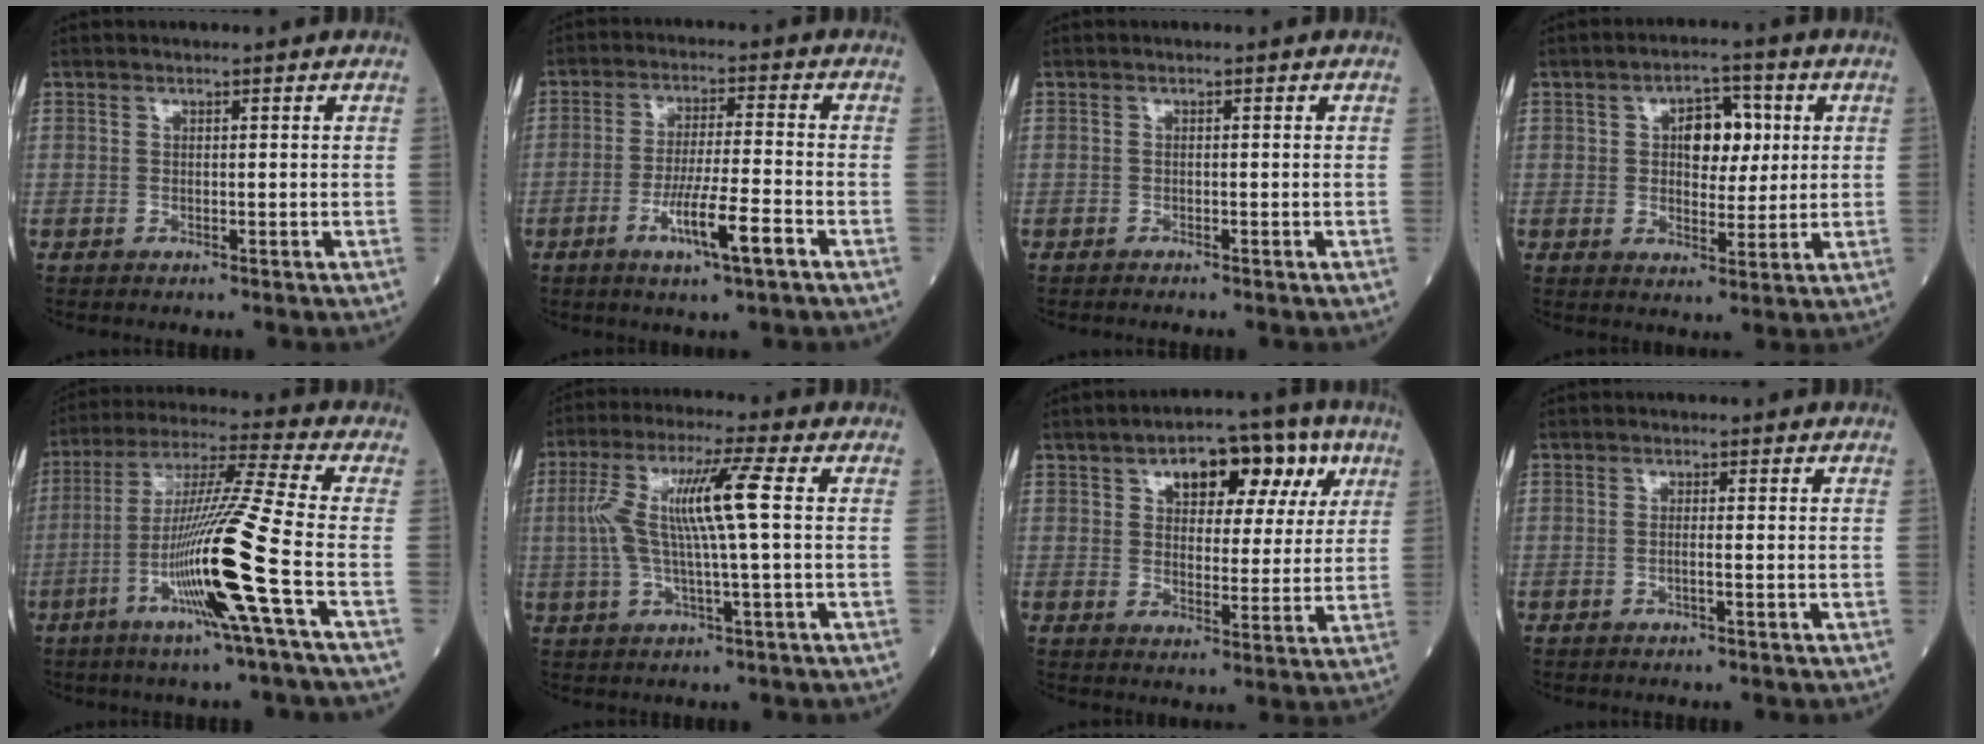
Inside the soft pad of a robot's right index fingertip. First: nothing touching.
{"total": 8.0, "force": [-3.7, -0.1, 7.0], "torque": [-0.130, -0.010, -0.063]}
{"total": 0.8, "force": [-0.8, -0.1, 0.1], "torque": [-0.005, 0.000, -0.014]}
{"total": 6.6, "force": [1.5, 3.7, 5.3], "torque": [-0.074, 0.018, 0.025]}
{"total": 15.5, "force": [-4.9, -2.6, 14.5], "torque": [-0.276, -0.013, -0.096]}
{"total": 9.7, "force": [0.9, -0.3, 9.6], "torque": [-0.195, 0.017, 0.018]}
{"total": 11.6, "force": [5.4, 5.8, 8.5], "torque": [-0.106, 0.037, 0.075]}
{"total": 0.8, "force": [-0.2, -0.2, 0.7], "torque": [-0.012, 0.002, -0.003]}